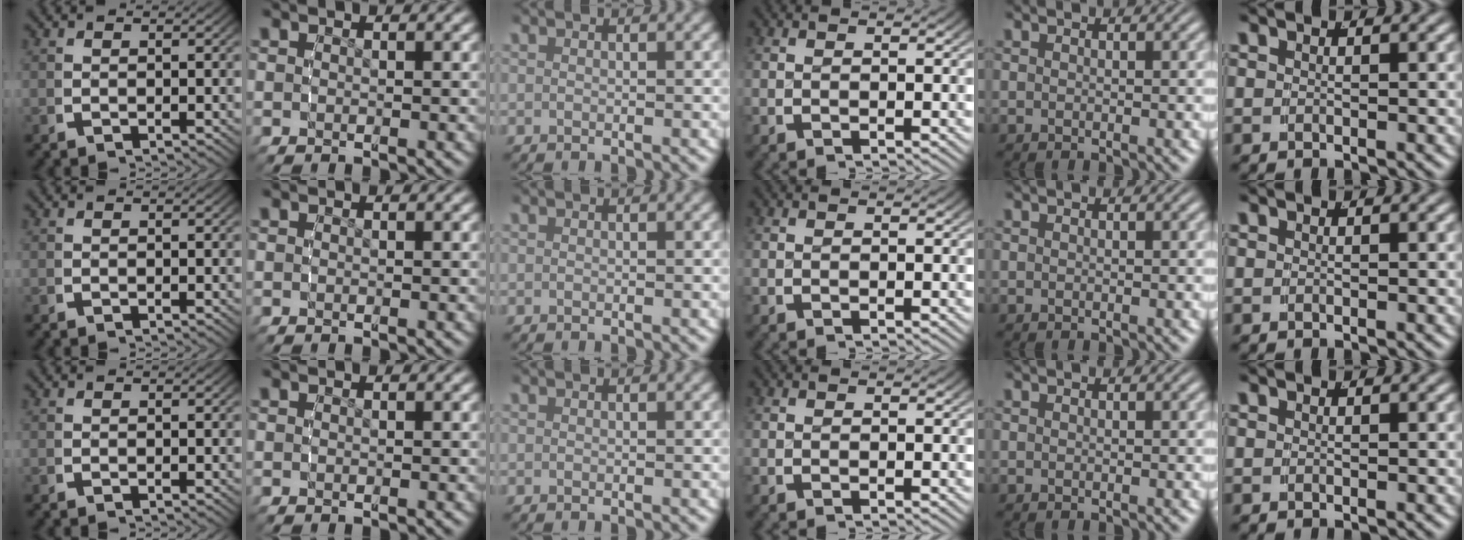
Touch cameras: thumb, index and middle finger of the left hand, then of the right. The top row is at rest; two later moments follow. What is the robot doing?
{"motion": "reach", "object": "shoes"}